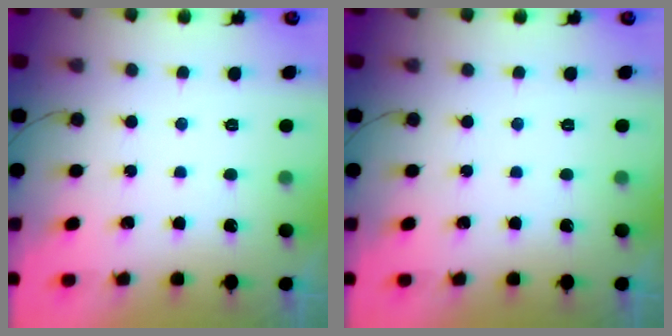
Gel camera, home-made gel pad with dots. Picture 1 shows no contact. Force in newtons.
{"total": 0.0}